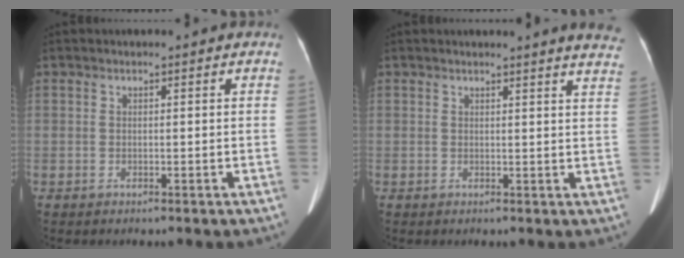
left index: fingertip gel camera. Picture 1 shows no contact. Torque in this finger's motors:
{"motor_torque": [0.63, -0.77, 0.13, 0.00]}